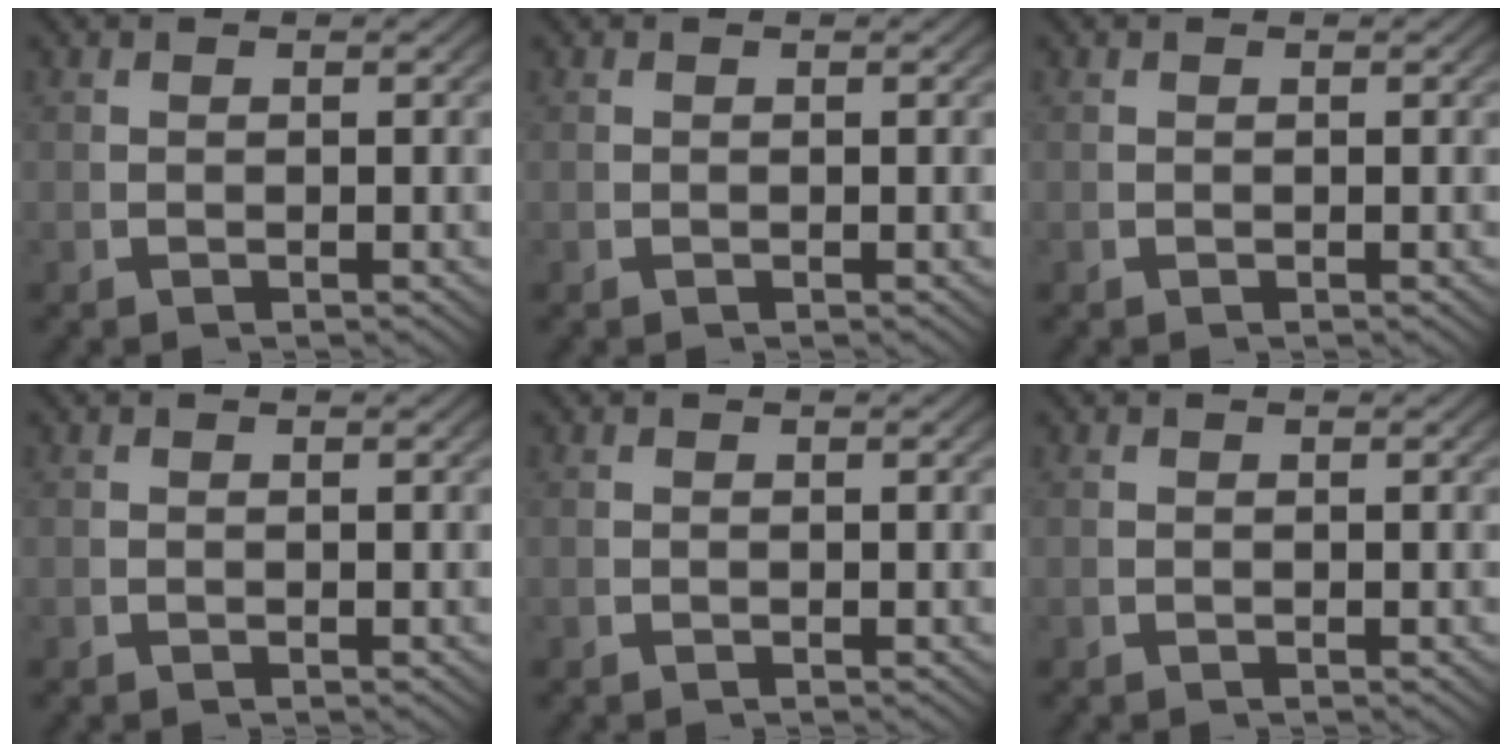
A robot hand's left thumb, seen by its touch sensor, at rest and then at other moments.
{"total": 0.0}
{"total": 0.0}
{"total": 0.0}
{"total": 0.0}
{"total": 0.0}